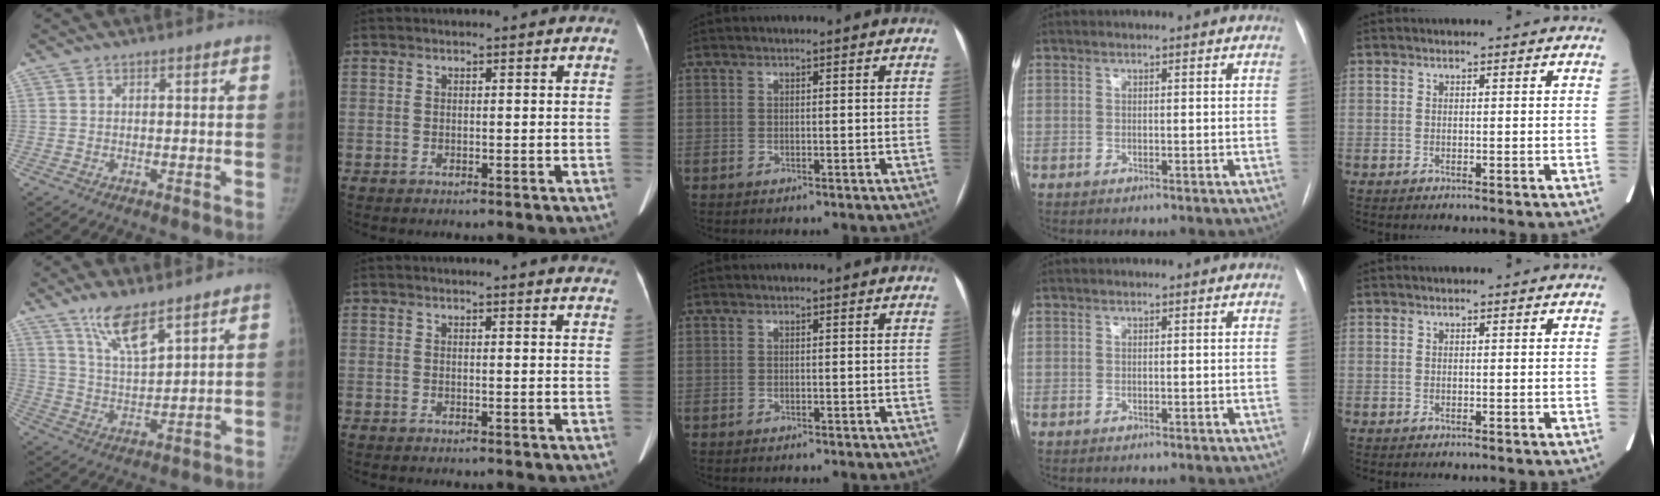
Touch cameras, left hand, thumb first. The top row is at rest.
{"thumb": {"total": 8.7, "force": [6.1, 2.1, 5.8], "torque": [-0.102, -0.037, 0.123]}, "index": {"total": 9.1, "force": [8.9, 0.3, 2.0], "torque": [-0.009, -0.029, 0.072]}}